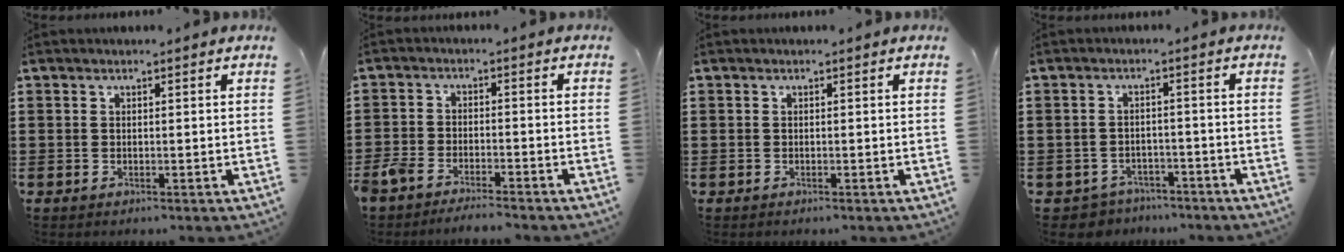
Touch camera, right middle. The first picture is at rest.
{"total": 3.9, "force": [-3.8, 0.6, 0.7], "torque": [-0.036, -0.003, -0.085]}
{"total": 0.0}
{"total": 3.2, "force": [-3.0, 0.9, -0.3], "torque": [-0.006, -0.002, -0.066]}